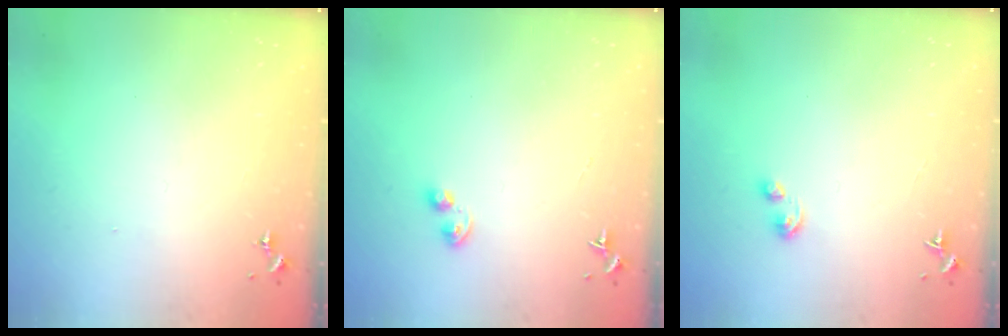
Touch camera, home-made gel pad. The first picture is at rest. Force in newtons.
{"total": 3.3, "press": 3.2, "slide": 0.8}
{"total": 2.8, "press": 2.7, "slide": 0.4}